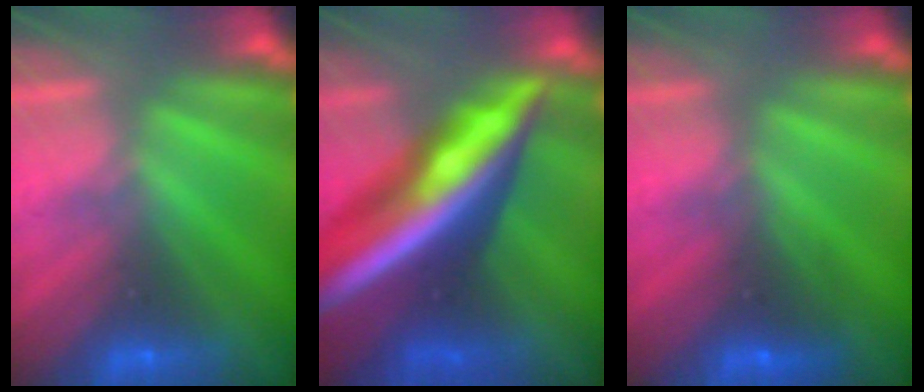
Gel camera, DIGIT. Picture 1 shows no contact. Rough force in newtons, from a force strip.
{"total": 8.3}
{"total": 2.4}